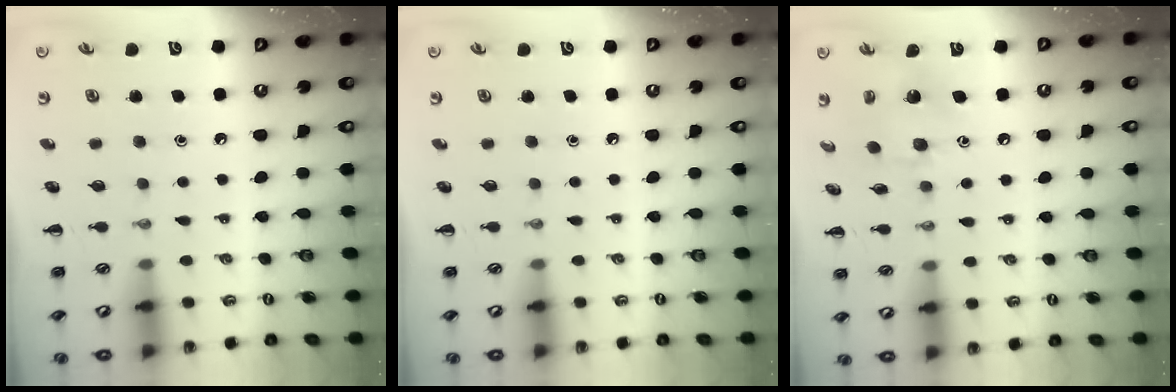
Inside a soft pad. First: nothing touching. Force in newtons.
{"total": 0.0}
{"total": 6.6, "press": 6.5, "slide": 0.6}